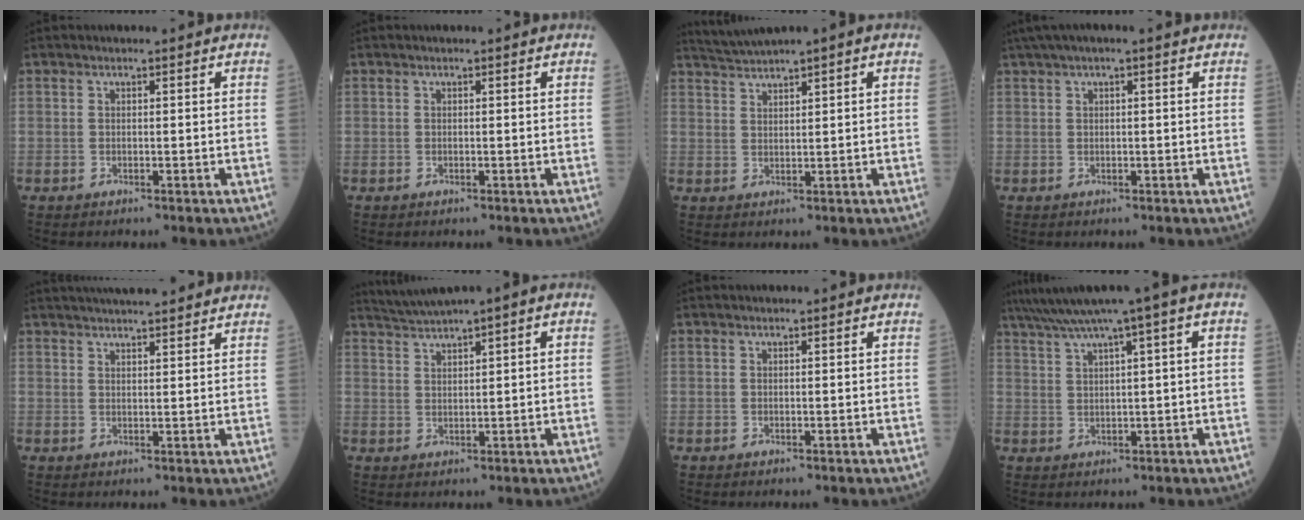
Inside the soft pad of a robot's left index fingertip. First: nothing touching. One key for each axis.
{"total": 0.0}
{"total": 3.4, "fx": 2.8, "fy": -0.5, "fz": 1.8, "tx": -0.043, "ty": 0.017, "tz": 0.061}
{"total": 3.3, "fx": 2.0, "fy": 0.2, "fz": 2.6, "tx": -0.052, "ty": 0.029, "tz": 0.035}
{"total": 10.5, "fx": 9.3, "fy": 1.4, "fz": 4.7, "tx": -0.068, "ty": 0.028, "tz": 0.124}
{"total": 4.4, "fx": 3.1, "fy": -0.2, "fz": 3.2, "tx": -0.063, "ty": 0.023, "tz": 0.059}
{"total": 0.0}
{"total": 8.1, "fx": 4.6, "fy": -0.4, "fz": 6.6, "tx": -0.116, "ty": 0.035, "tz": 0.079}